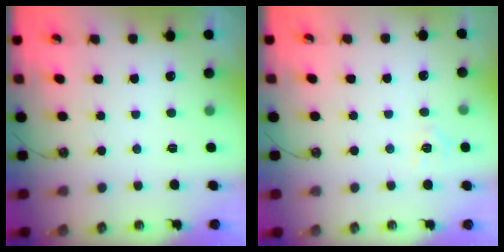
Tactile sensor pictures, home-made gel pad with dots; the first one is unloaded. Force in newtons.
{"total": 8.7, "press": 8.6, "slide": 0.8}